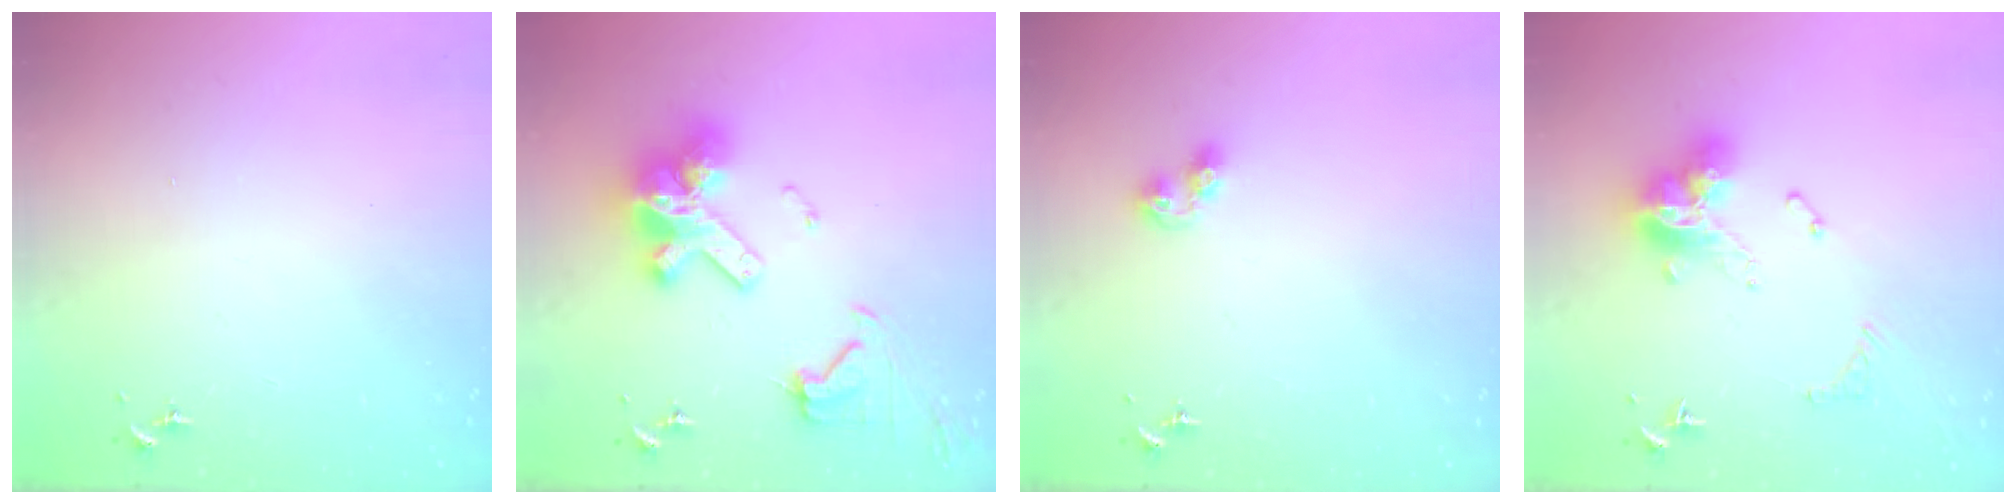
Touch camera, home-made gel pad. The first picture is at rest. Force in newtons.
{"total": 18.7, "press": 18.6, "slide": 2.0}
{"total": 6.3, "press": 6.3, "slide": 0.5}
{"total": 14.2, "press": 14.1, "slide": 1.5}